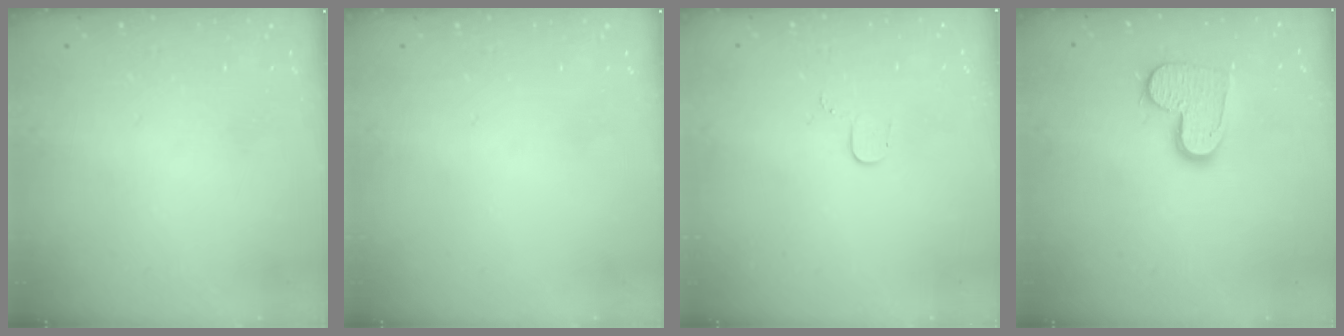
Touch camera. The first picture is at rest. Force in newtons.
{"total": 0.0}
{"total": 3.5, "press": 3.5, "slide": 0.4}
{"total": 12.0, "press": 11.9, "slide": 0.8}